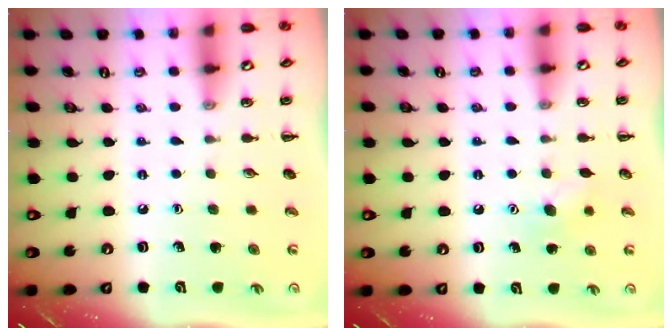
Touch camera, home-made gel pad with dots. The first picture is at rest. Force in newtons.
{"total": 5.9, "press": 5.7, "slide": 1.3}